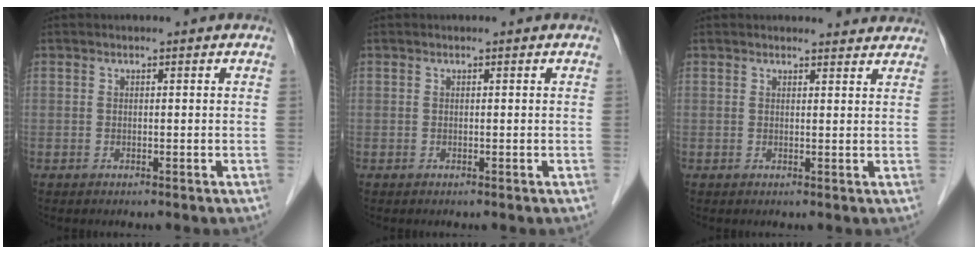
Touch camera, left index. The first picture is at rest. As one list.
[{"total": 0.0}, {"total": 5.3, "force": [5.2, 1.3, 0.5], "torque": [0.003, 0.003, 0.045]}]